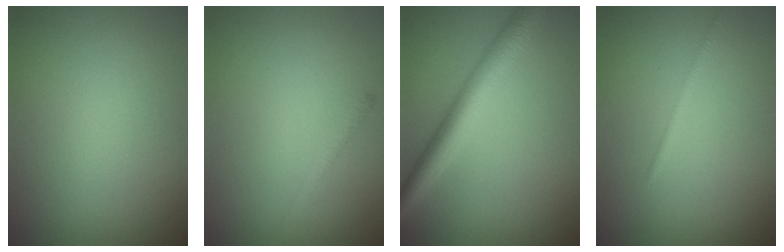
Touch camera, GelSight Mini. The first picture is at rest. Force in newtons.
{"total": 0.8, "press": 0.8, "slide": 0.0}
{"total": 4.9, "press": 4.9, "slide": 0.1}
{"total": 0.5, "press": 0.5, "slide": 0.1}